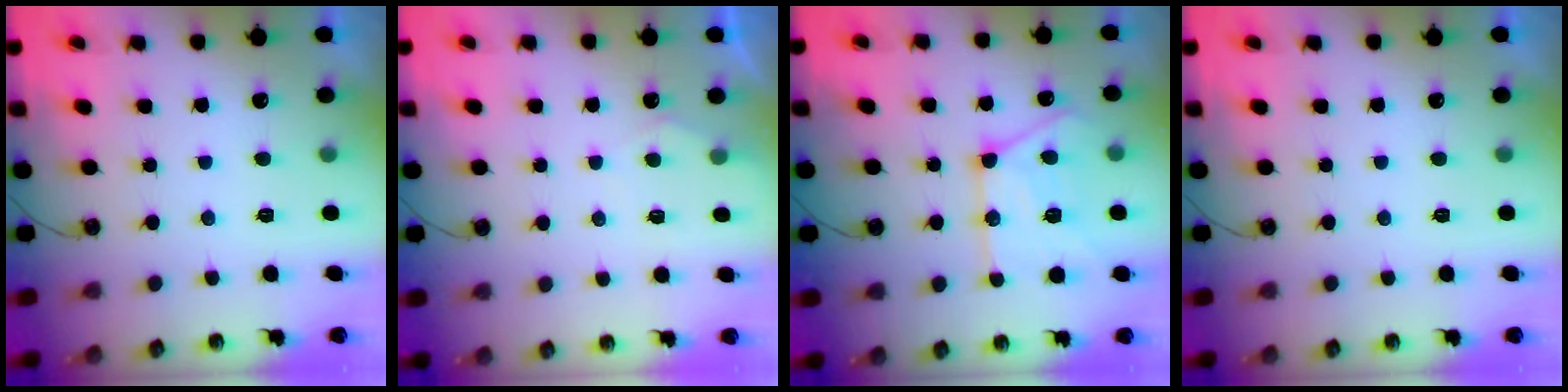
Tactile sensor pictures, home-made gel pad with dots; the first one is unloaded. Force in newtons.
{"total": 2.9, "press": 2.9, "slide": 0.4}
{"total": 16.4, "press": 16.3, "slide": 1.4}
{"total": 0.0}